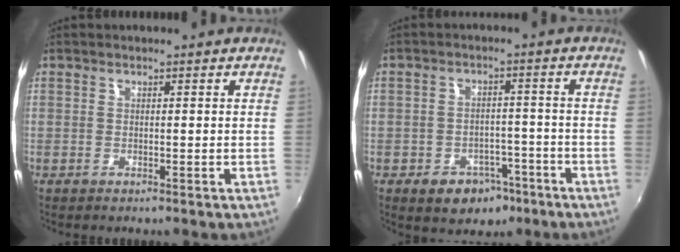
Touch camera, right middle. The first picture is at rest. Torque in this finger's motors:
{"motor_torque": [0.44, -0.40, 0.00, -0.01]}